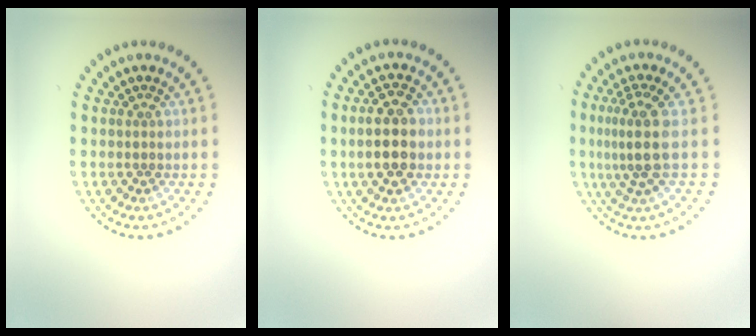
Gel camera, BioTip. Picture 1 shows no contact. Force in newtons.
{"total": 4.3, "press": 4.3, "slide": 0.3}
{"total": 3.4, "press": 2.6, "slide": 2.1}